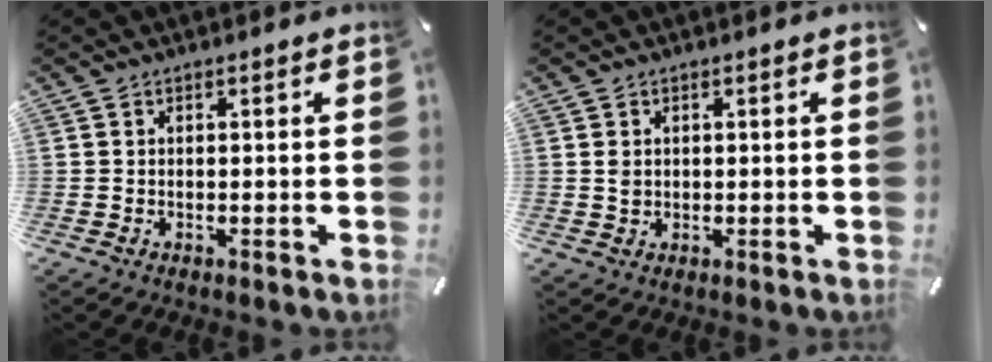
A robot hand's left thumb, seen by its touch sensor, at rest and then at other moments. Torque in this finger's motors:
{"motor_torque": [-0.11, 0.06, 0.12, -0.18, 0.02]}